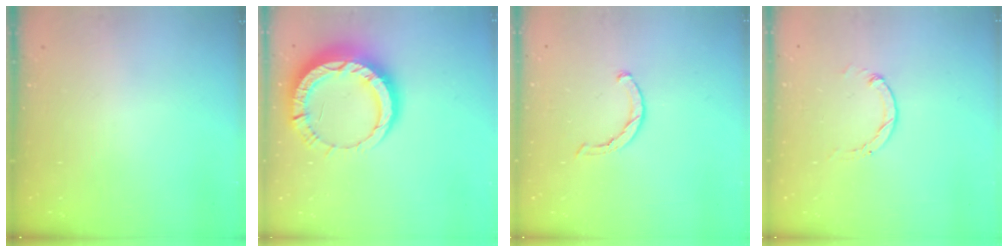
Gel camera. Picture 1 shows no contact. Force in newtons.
{"total": 13.8, "press": 13.7, "slide": 1.3}
{"total": 1.8, "press": 1.8, "slide": 0.3}
{"total": 1.2, "press": 1.2, "slide": 0.3}